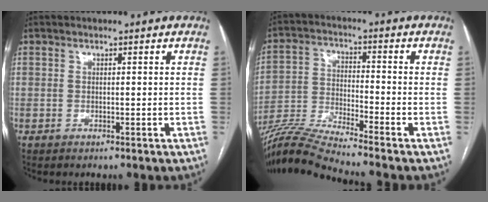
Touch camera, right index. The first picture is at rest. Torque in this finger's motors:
{"motor_torque": [-0.33, -0.86, -0.01, 0.06]}